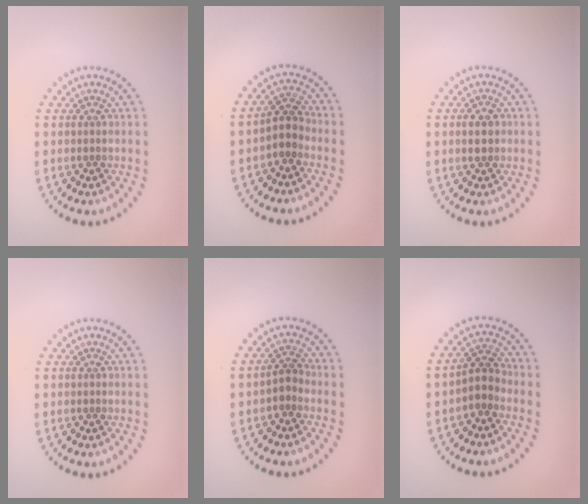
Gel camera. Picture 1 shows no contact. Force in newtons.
{"total": 2.3, "press": 1.9, "slide": 1.3}
{"total": 2.3, "press": 2.3, "slide": 0.1}
{"total": 0.0}
{"total": 1.6, "press": 1.3, "slide": 0.9}
{"total": 2.3, "press": 1.8, "slide": 1.3}